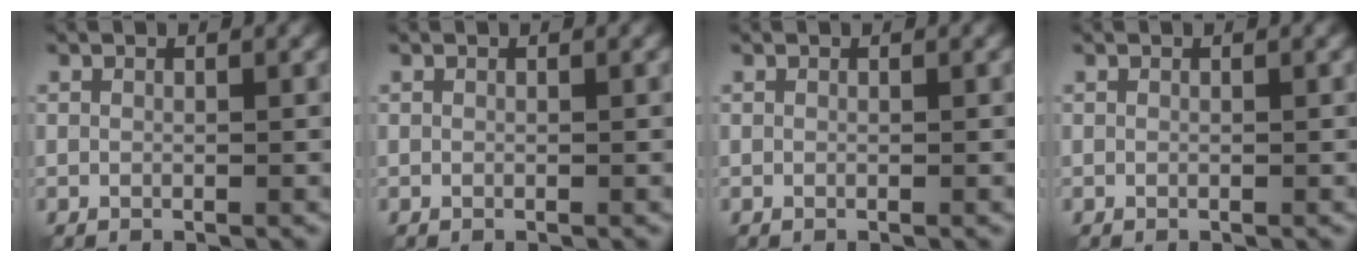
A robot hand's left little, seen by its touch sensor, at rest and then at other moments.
{"total": 0.0}
{"total": 0.0}
{"total": 0.0}